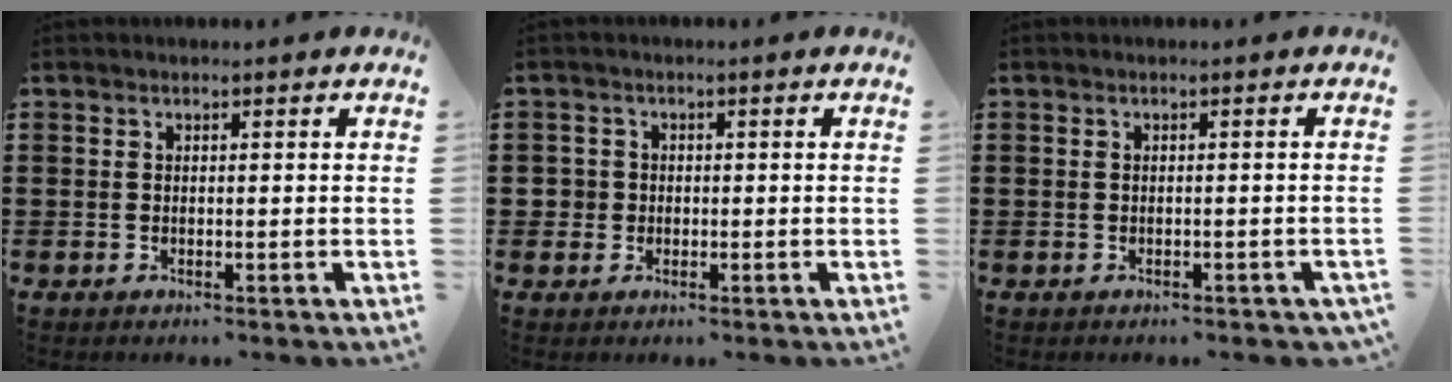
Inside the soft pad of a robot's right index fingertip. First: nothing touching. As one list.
[{"total": 2.0, "force": [-0.3, 1.9, 0.3], "torque": [-0.015, 0.008, -0.010]}, {"total": 0.6, "force": [-0.5, 0.1, 0.3], "torque": [-0.008, -0.004, -0.009]}]